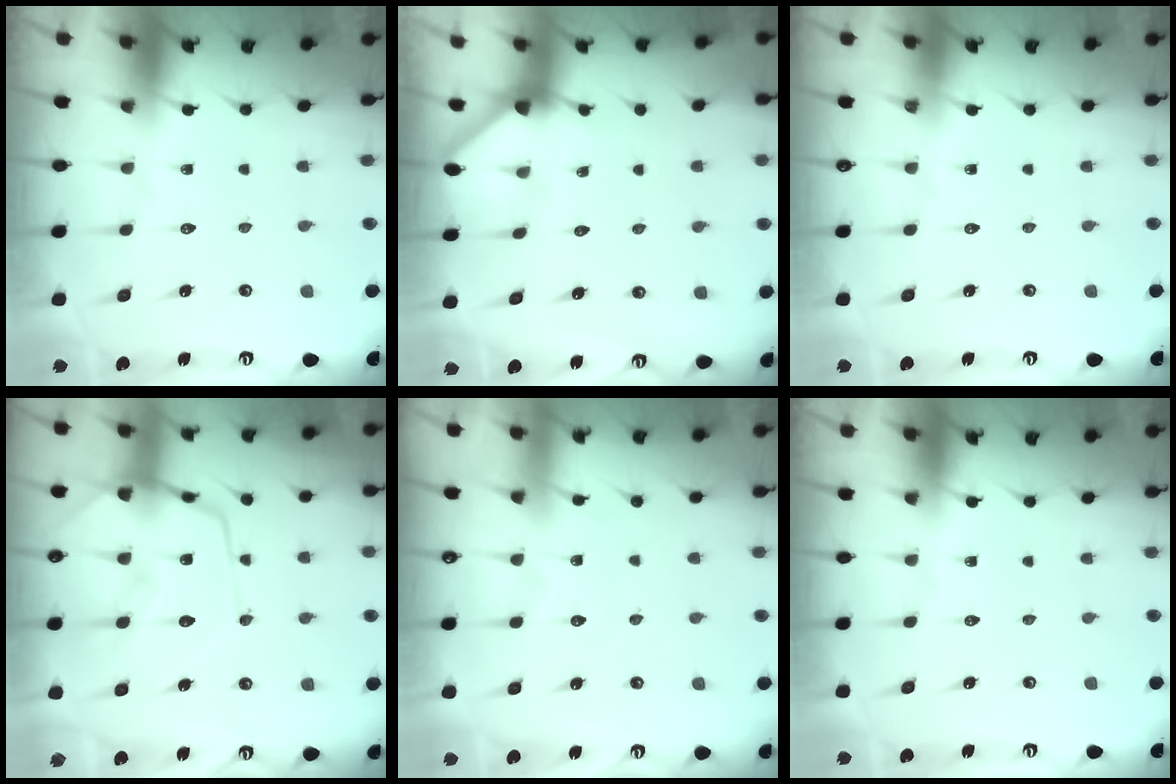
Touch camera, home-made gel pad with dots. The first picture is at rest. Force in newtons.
{"total": 3.1, "press": 3.1, "slide": 0.2}
{"total": 0.0}
{"total": 15.1, "press": 15.1, "slide": 1.3}
{"total": 2.1, "press": 2.1, "slide": 0.3}
{"total": 0.0}